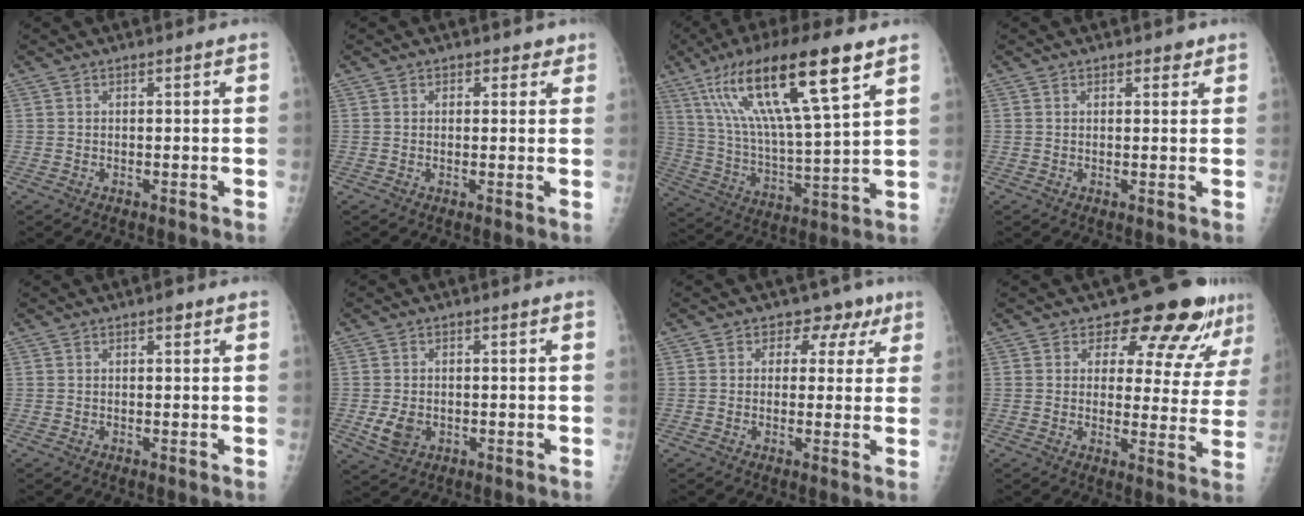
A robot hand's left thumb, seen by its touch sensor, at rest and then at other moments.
{"total": 2.2, "force": [1.2, 1.7, 0.7], "torque": [0.016, -0.004, 0.009]}
{"total": 22.1, "force": [11.7, 4.2, 18.3], "torque": [-0.334, -0.028, 0.214]}
{"total": 1.6, "force": [1.1, 0.9, 0.6], "torque": [0.005, -0.005, 0.010]}
{"total": 1.1, "force": [0.6, 0.5, 0.8], "torque": [-0.007, 0.000, 0.006]}
{"total": 4.6, "force": [-1.1, 3.5, 2.8], "torque": [-0.047, -0.002, -0.013]}
{"total": 6.1, "force": [2.9, 4.9, 2.1], "torque": [0.021, 0.000, 0.028]}
{"total": 13.4, "force": [10.3, 6.0, 6.2], "torque": [-0.026, -0.066, 0.112]}